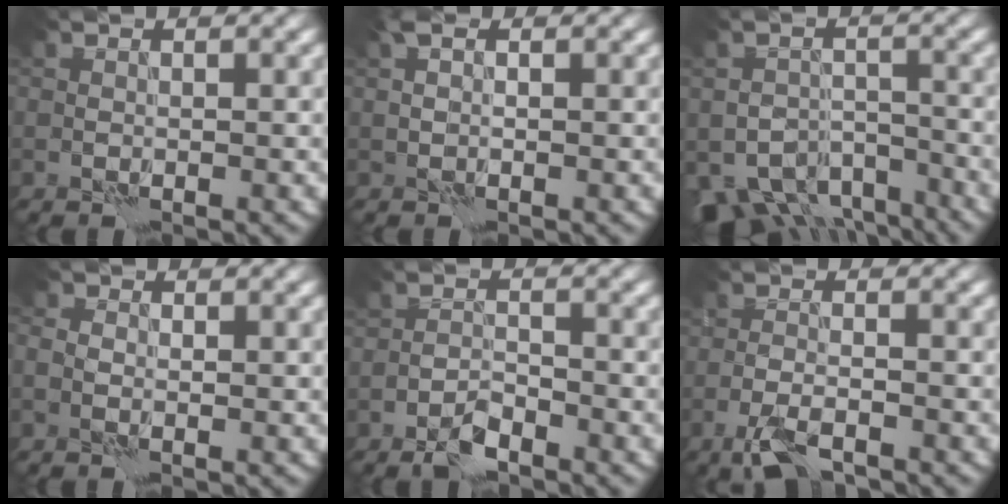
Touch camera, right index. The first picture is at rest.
{"total": 1.2, "force": [0.5, 0.5, 1.0], "torque": [-0.023, 0.007, 0.006]}
{"total": 7.5, "force": [-5.6, 4.1, 2.9], "torque": [-0.042, -0.015, -0.084]}
{"total": 1.5, "force": [0.0, 1.2, 0.9], "torque": [-0.013, 0.004, -0.007]}
{"total": 2.4, "force": [-1.9, 0.7, 1.2], "torque": [-0.023, 0.004, -0.040]}
{"total": 3.4, "force": [-2.5, 0.9, 2.2], "torque": [-0.053, -0.005, -0.056]}